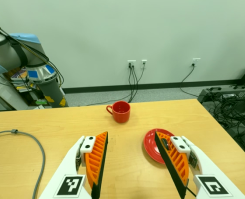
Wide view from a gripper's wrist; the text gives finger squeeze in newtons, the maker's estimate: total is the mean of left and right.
{"total": 0.0}